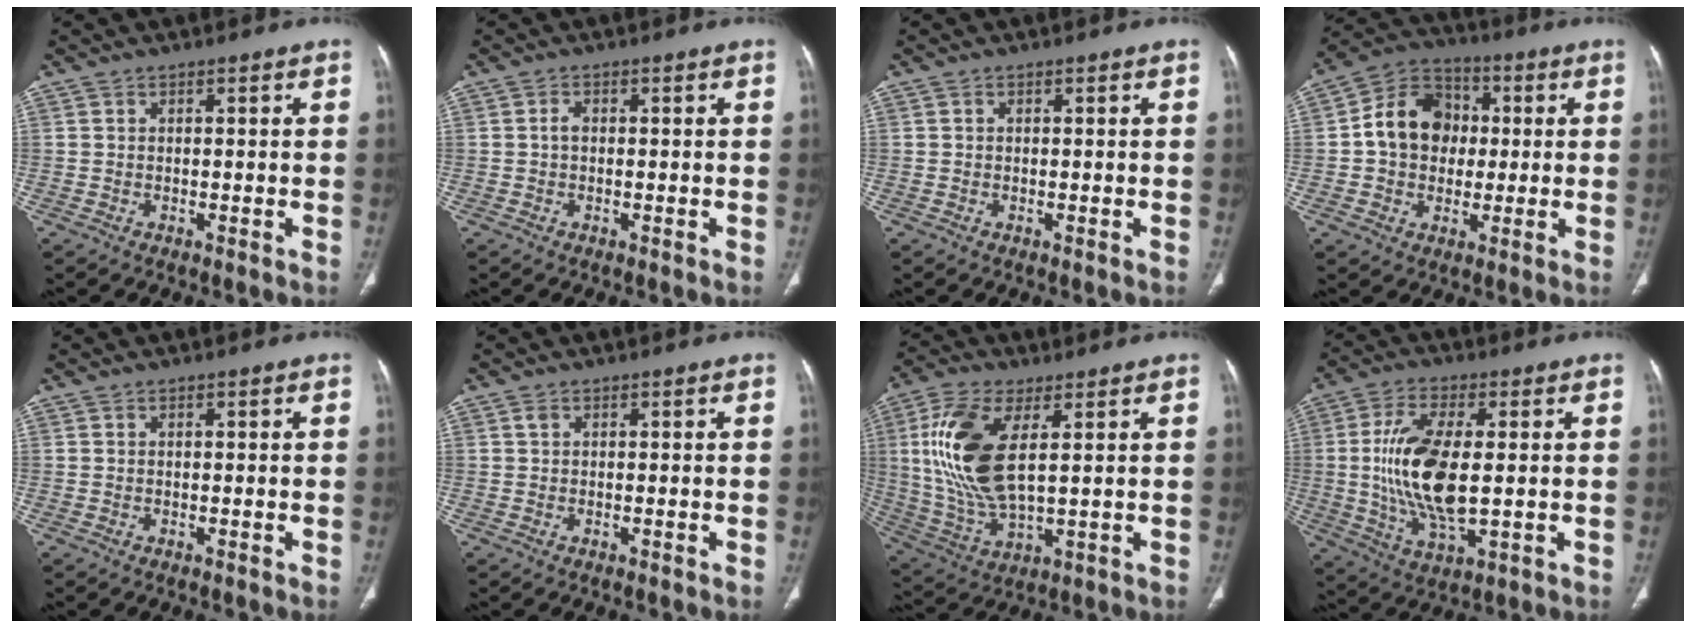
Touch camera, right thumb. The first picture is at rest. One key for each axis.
{"total": 1.2, "fx": -0.1, "fy": 0.8, "fz": 0.9, "tx": -0.013, "ty": 0.003, "tz": -0.005}
{"total": 0.0}
{"total": 12.9, "fx": 0.8, "fy": 10.6, "fz": 7.3, "tx": -0.089, "ty": 0.024, "tz": 0.003}
{"total": 0.0}
{"total": 0.8, "fx": 0.4, "fy": 0.5, "fz": 0.5, "tx": -0.010, "ty": 0.005, "tz": 0.008}
{"total": 16.7, "fx": 3.8, "fy": 7.5, "fz": 14.4, "tx": -0.312, "ty": -0.012, "tz": 0.083}
{"total": 15.4, "fx": 0.4, "fy": 6.6, "fz": 13.9, "tx": -0.280, "ty": -0.012, "tz": 0.014}